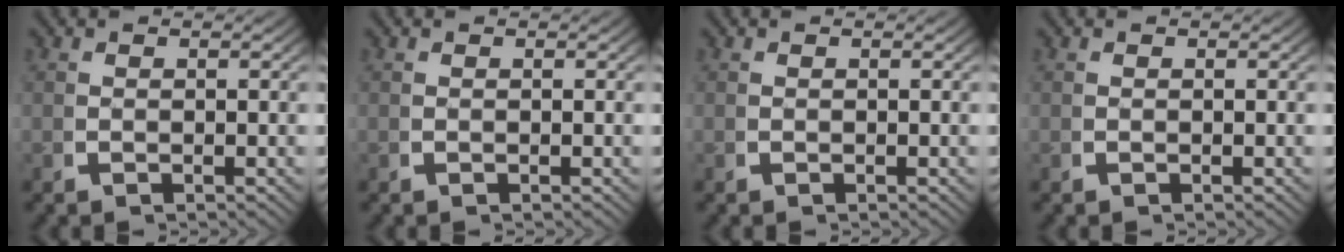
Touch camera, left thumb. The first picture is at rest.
{"total": 0.0}
{"total": 0.0}
{"total": 0.0}